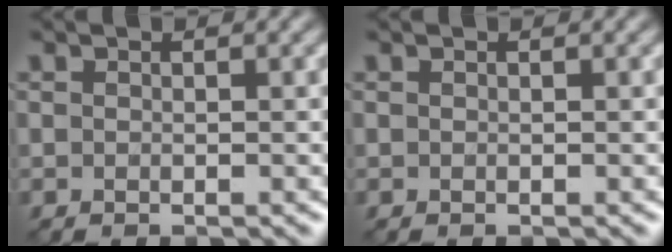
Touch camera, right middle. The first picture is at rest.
{"total": 0.0}